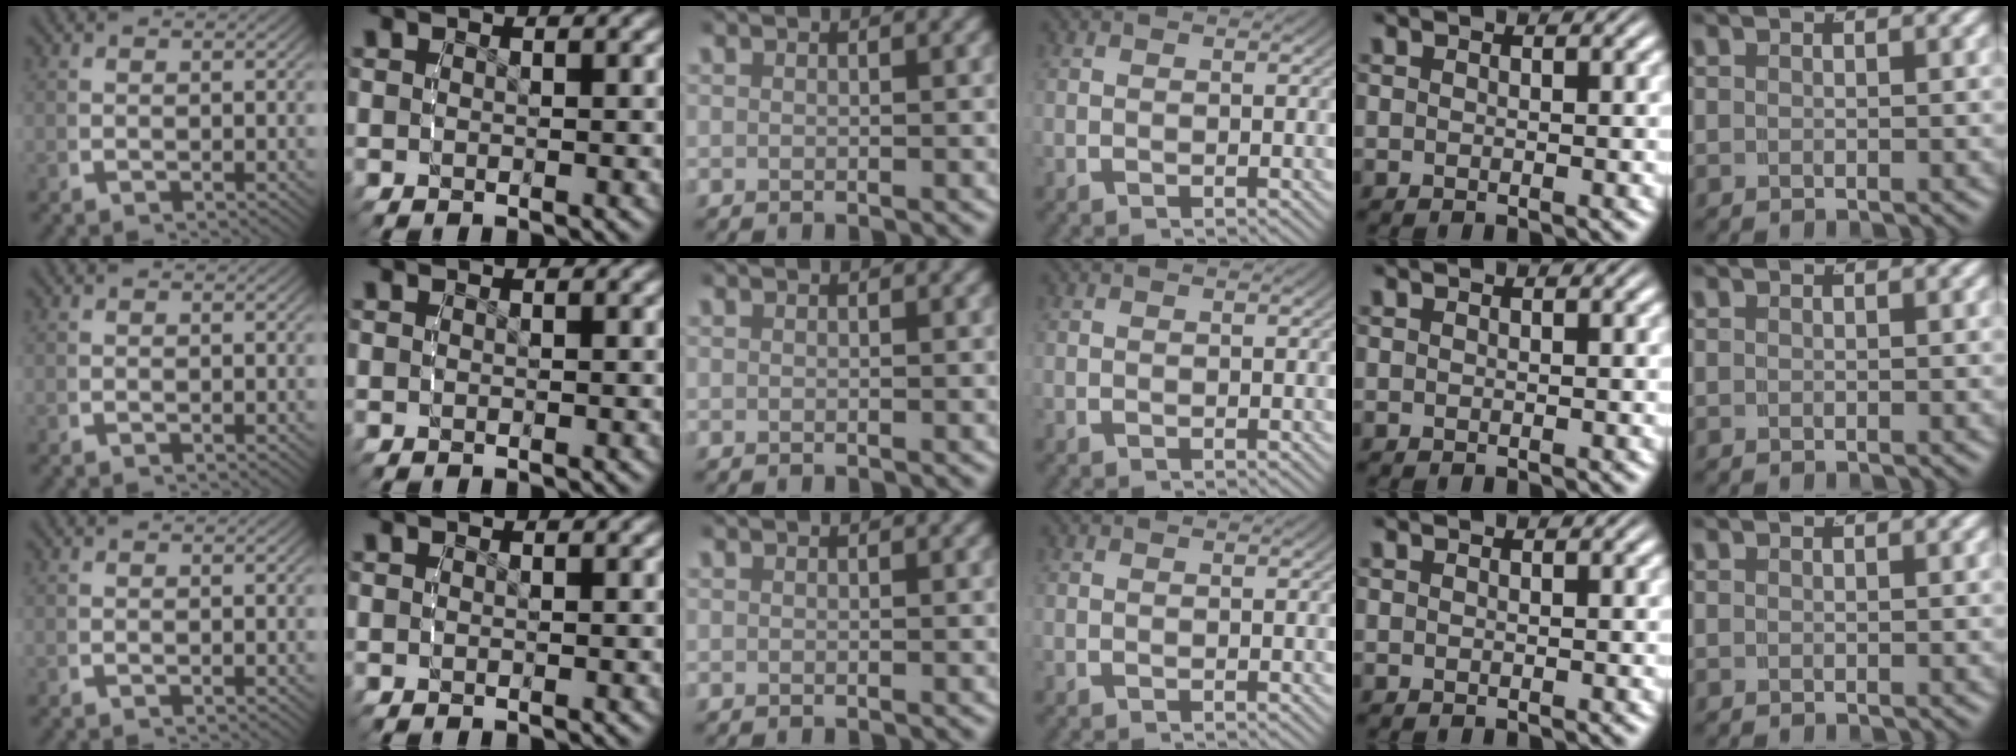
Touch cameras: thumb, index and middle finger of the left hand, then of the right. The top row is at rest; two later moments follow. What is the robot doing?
{"motion": "reach", "object": "pencil case"}